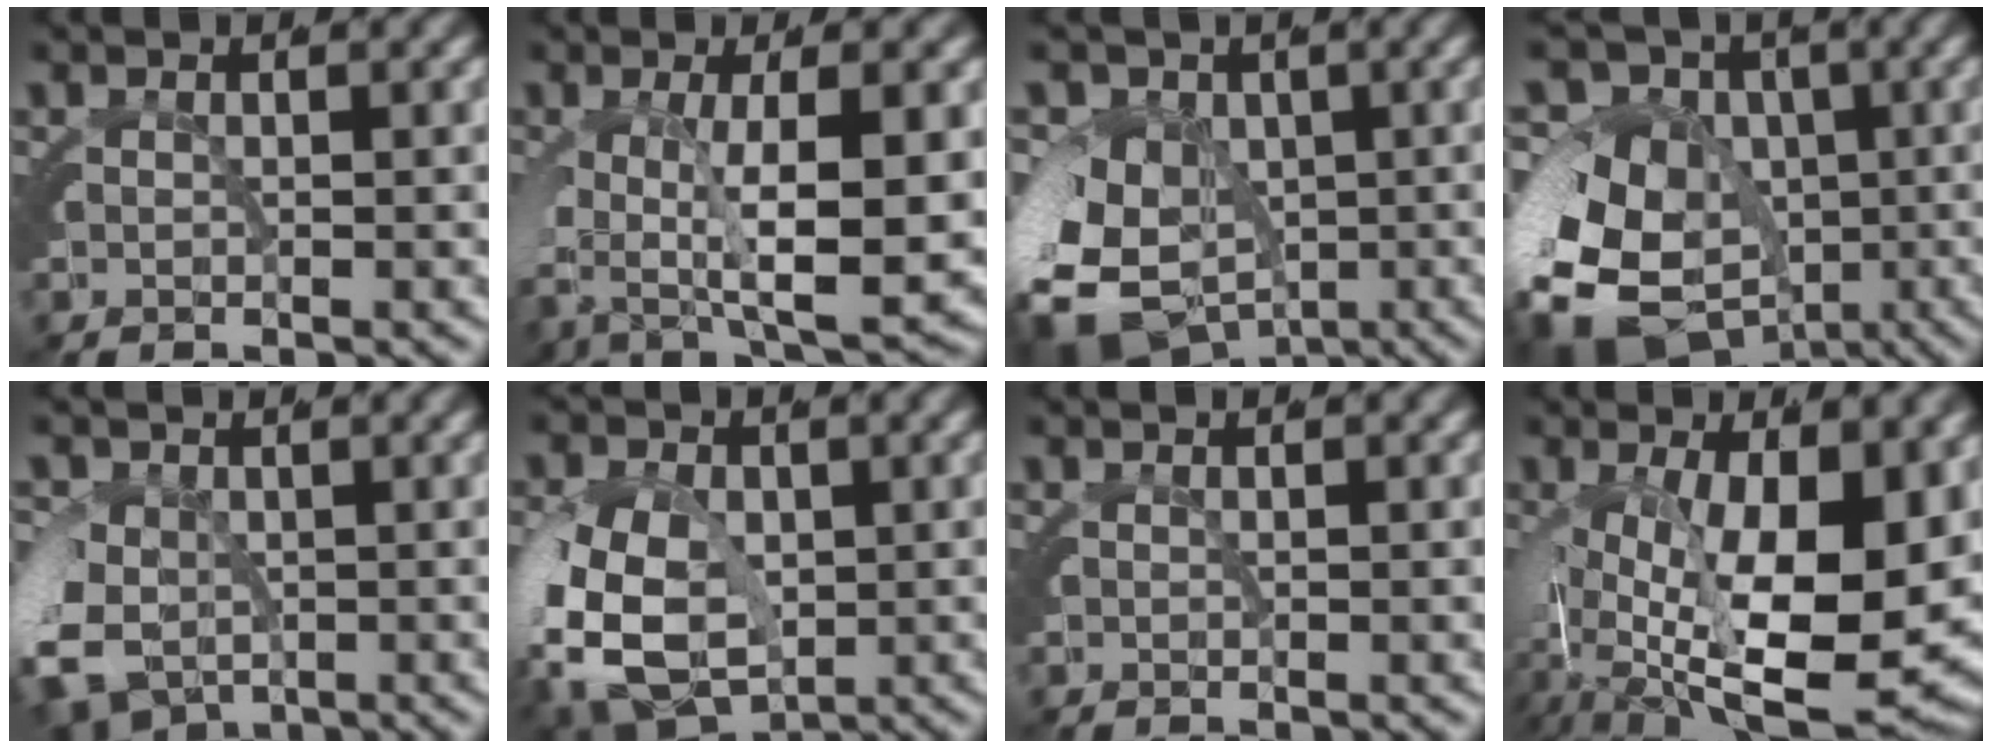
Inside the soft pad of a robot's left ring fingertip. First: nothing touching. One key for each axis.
{"total": 6.8, "fx": 0.3, "fy": 2.2, "fz": 6.4, "tx": -0.102, "ty": -0.008, "tz": 0.014}
{"total": 12.2, "fx": -3.9, "fy": 9.7, "fz": 6.3, "tx": -0.138, "ty": -0.063, "tz": -0.047}
{"total": 15.4, "fx": -5.2, "fy": 12.5, "fz": 7.3, "tx": -0.158, "ty": -0.078, "tz": -0.071}
{"total": 8.9, "fx": -3.6, "fy": 7.5, "fz": 3.1, "tx": -0.082, "ty": -0.047, "tz": -0.045}
{"total": 10.5, "fx": -3.6, "fy": 8.5, "fz": 5.2, "tx": -0.130, "ty": -0.054, "tz": -0.044}
{"total": 3.8, "fx": -0.6, "fy": -2.7, "fz": -2.6, "tx": 0.068, "ty": -0.001, "tz": -0.008}
{"total": 12.3, "fx": -3.3, "fy": 5.3, "fz": 10.6, "tx": -0.166, "ty": -0.057, "tz": -0.020}